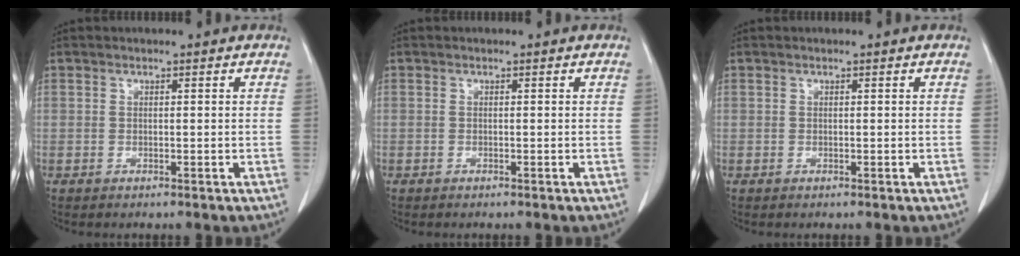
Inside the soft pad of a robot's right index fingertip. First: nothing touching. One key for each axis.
{"total": 0.0}
{"total": 0.0}